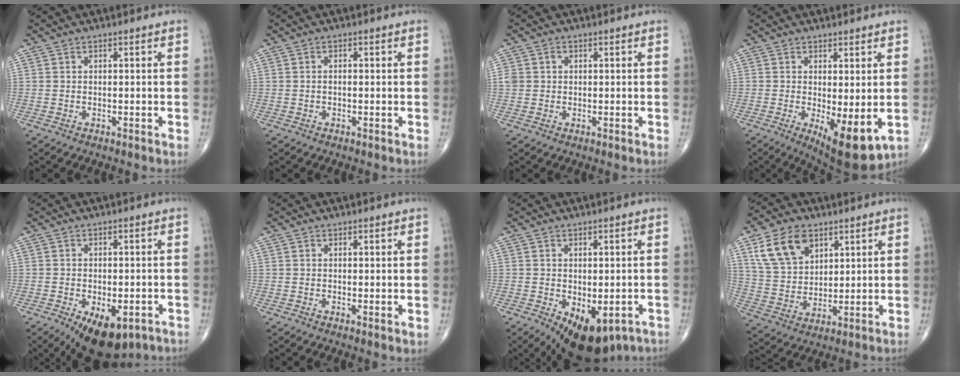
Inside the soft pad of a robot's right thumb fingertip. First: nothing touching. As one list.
[{"total": 0.8, "force": [-0.1, 0.4, 0.7], "torque": [-0.014, 0.003, -0.002]}, {"total": 2.3, "force": [0.4, 2.1, 0.8], "torque": [-0.007, 0.005, 0.011]}, {"total": 9.4, "force": [-1.7, 3.3, 8.7], "torque": [-0.125, -0.026, -0.015]}, {"total": 10.8, "force": [-5.4, 5.6, 7.5], "torque": [-0.108, 0.005, -0.069]}, {"total": 1.3, "force": [0.3, 0.3, 1.3], "torque": [-0.026, -0.007, 0.003]}, {"total": 11.5, "force": [-5.1, 6.2, 8.3], "torque": [-0.105, -0.001, -0.060]}, {"total": 12.1, "force": [6.1, 7.9, 6.8], "torque": [-0.106, -0.020, 0.125]}]